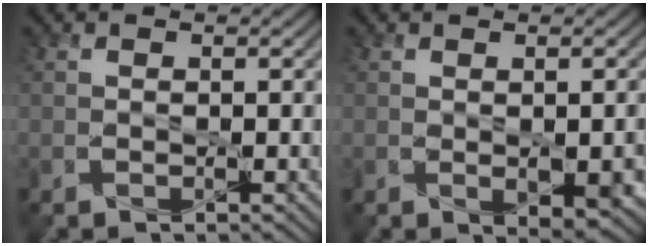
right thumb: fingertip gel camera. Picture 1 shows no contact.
{"total": 3.4, "force": [-0.6, 1.7, 2.8], "torque": [-0.046, -0.015, 0.002]}